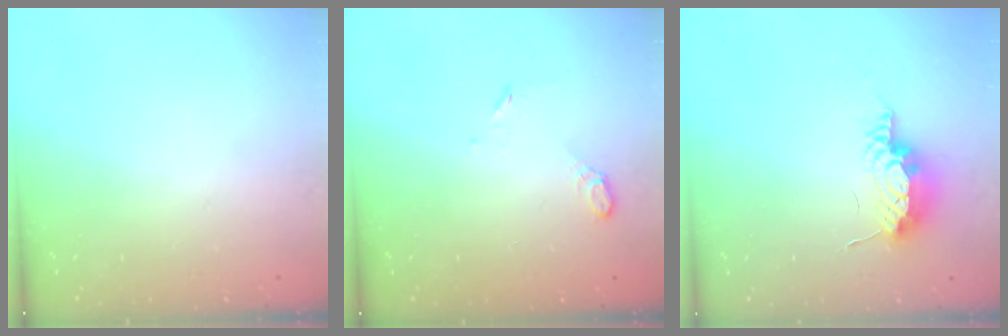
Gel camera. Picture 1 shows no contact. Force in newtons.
{"total": 5.0, "press": 4.9, "slide": 0.8}
{"total": 9.2, "press": 8.7, "slide": 2.8}